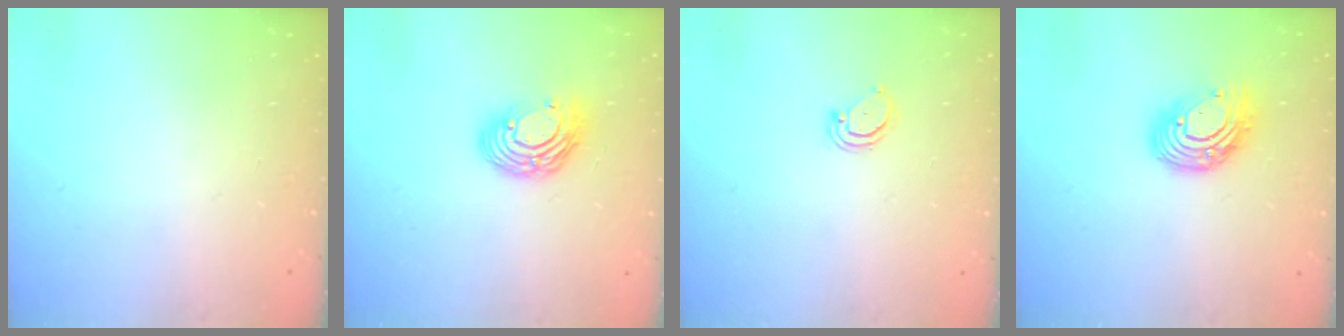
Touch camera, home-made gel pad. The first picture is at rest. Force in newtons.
{"total": 10.9, "press": 10.9, "slide": 0.8}
{"total": 3.0, "press": 3.0, "slide": 0.2}
{"total": 11.5, "press": 11.4, "slide": 0.9}